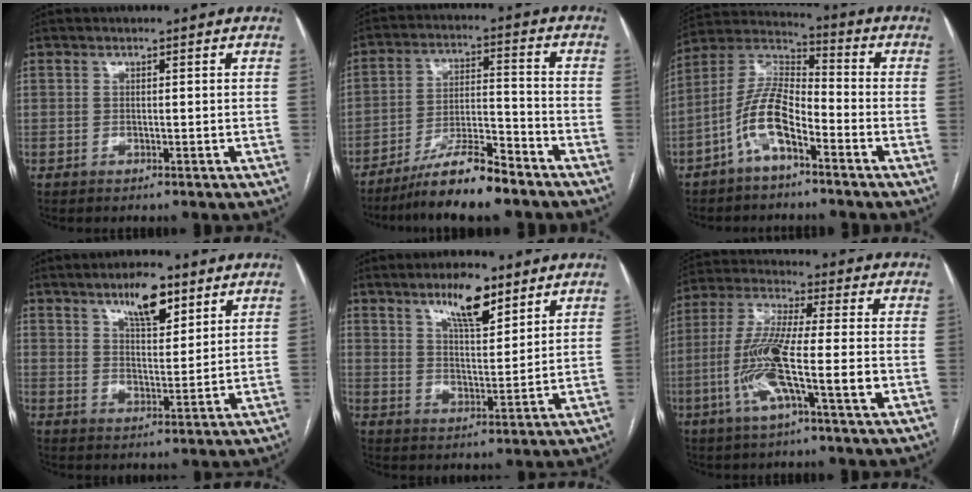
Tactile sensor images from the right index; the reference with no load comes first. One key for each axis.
{"total": 10.3, "fx": -8.4, "fy": 0.9, "fz": 6.0, "tx": -0.100, "ty": -0.005, "tz": -0.150}
{"total": 9.3, "fx": -4.6, "fy": 3.1, "fz": 7.5, "tx": -0.165, "ty": 0.022, "tz": -0.091}
{"total": 7.7, "fx": 5.2, "fy": 2.5, "fz": 5.2, "tx": -0.086, "ty": 0.000, "tz": 0.088}
{"total": 8.5, "fx": 5.9, "fy": 2.2, "fz": 5.7, "tx": -0.097, "ty": -0.002, "tz": 0.103}
{"total": 12.6, "fx": -3.4, "fy": 0.8, "fz": 12.1, "tx": -0.239, "ty": -0.004, "tz": -0.069}